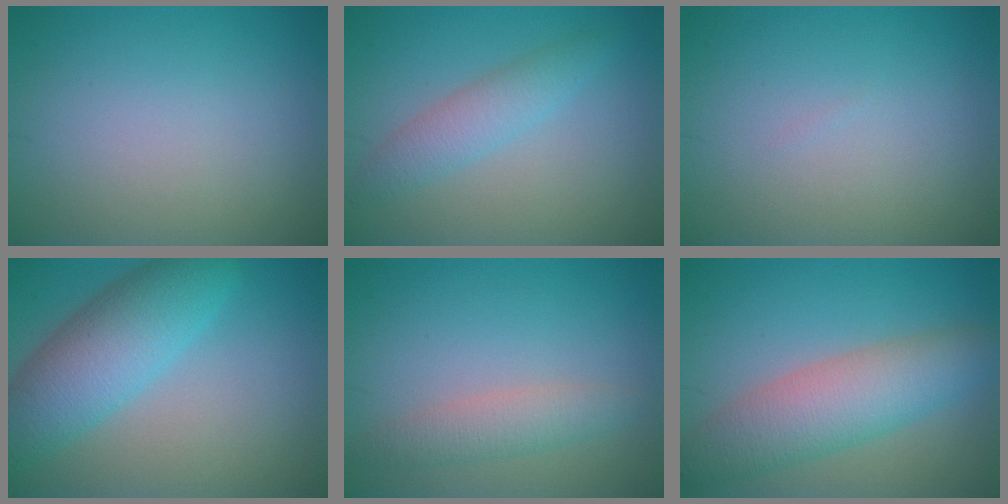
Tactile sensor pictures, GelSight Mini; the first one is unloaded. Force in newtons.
{"total": 2.8, "press": 2.8, "slide": 0.0}
{"total": 0.0}
{"total": 7.3, "press": 7.3, "slide": 0.0}
{"total": 2.5, "press": 2.5, "slide": 0.1}
{"total": 6.3, "press": 6.3, "slide": 0.4}